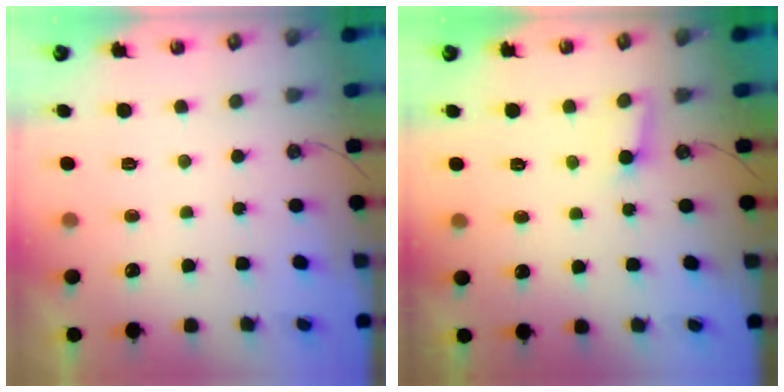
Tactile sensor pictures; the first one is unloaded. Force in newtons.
{"total": 2.7, "press": 2.7, "slide": 0.4}